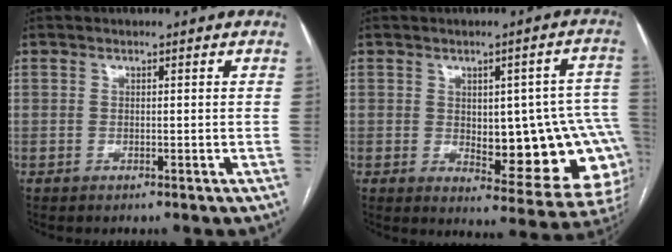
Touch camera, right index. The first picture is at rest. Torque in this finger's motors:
{"motor_torque": [1.11, -0.65, 0.26, 0.07]}